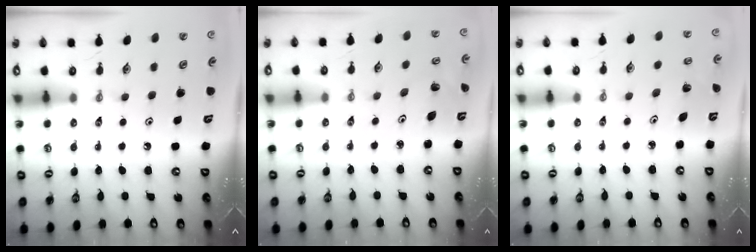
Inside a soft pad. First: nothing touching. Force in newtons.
{"total": 2.0, "press": 2.0, "slide": 0.1}
{"total": 1.1, "press": 1.1, "slide": 0.1}